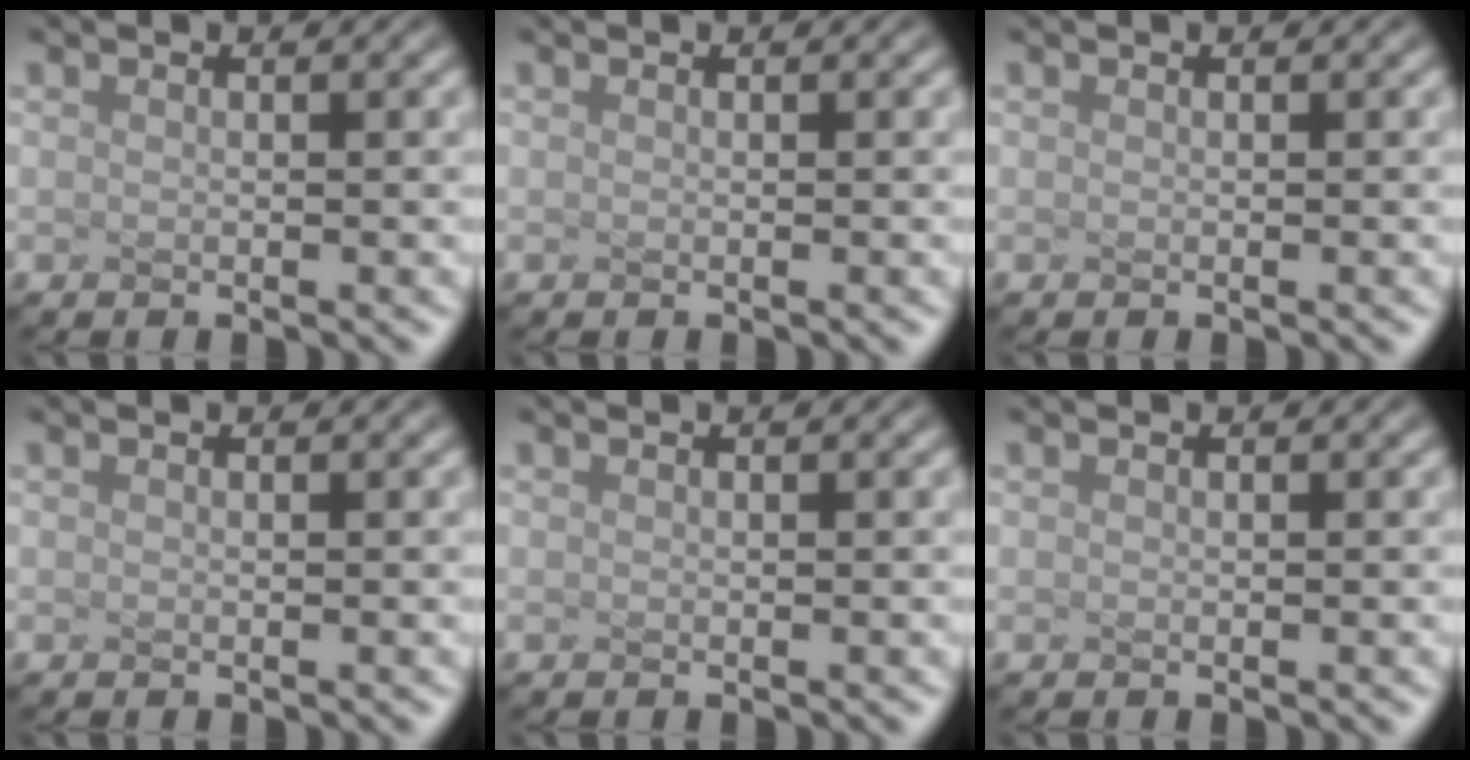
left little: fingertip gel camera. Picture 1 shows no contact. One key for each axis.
{"total": 0.0}
{"total": 0.0}
{"total": 0.0}
{"total": 0.0}
{"total": 0.0}